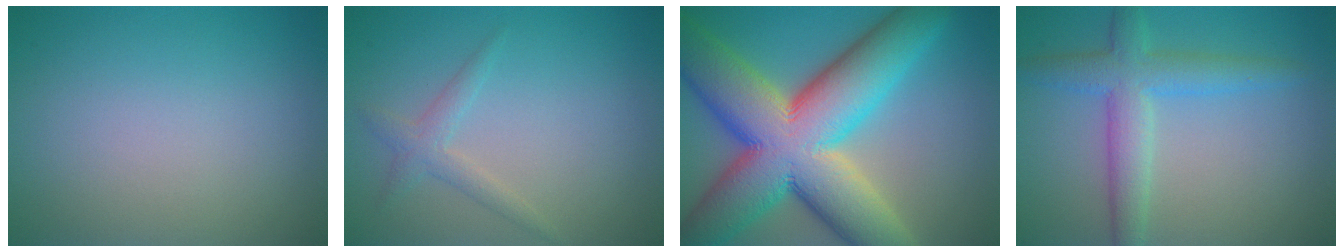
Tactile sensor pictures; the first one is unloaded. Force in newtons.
{"total": 1.8, "press": 1.8, "slide": 0.1}
{"total": 17.1, "press": 17.1, "slide": 0.7}
{"total": 3.5, "press": 3.5, "slide": 0.2}